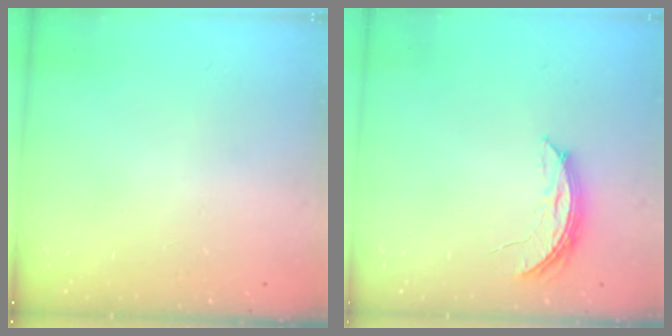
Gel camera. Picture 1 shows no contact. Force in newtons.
{"total": 5.9, "press": 5.9, "slide": 0.4}